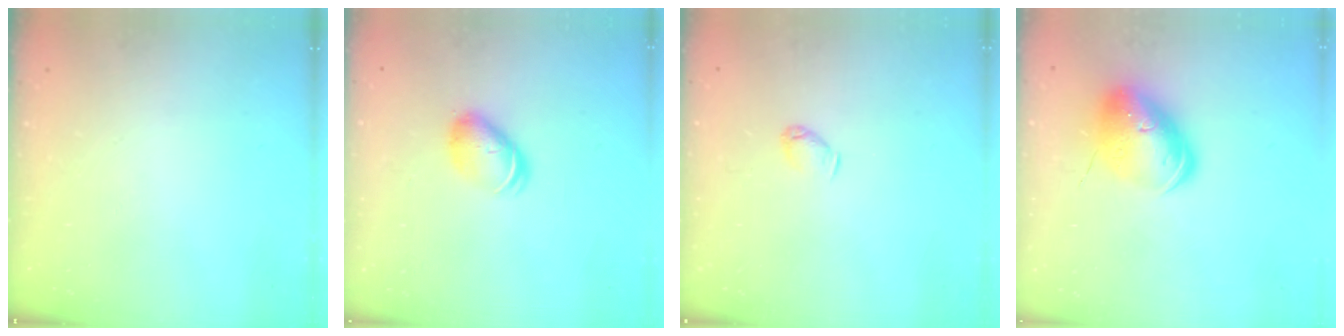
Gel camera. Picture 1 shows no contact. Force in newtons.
{"total": 7.8, "press": 7.8, "slide": 0.5}
{"total": 3.2, "press": 3.1, "slide": 0.6}
{"total": 14.3, "press": 14.1, "slide": 2.4}